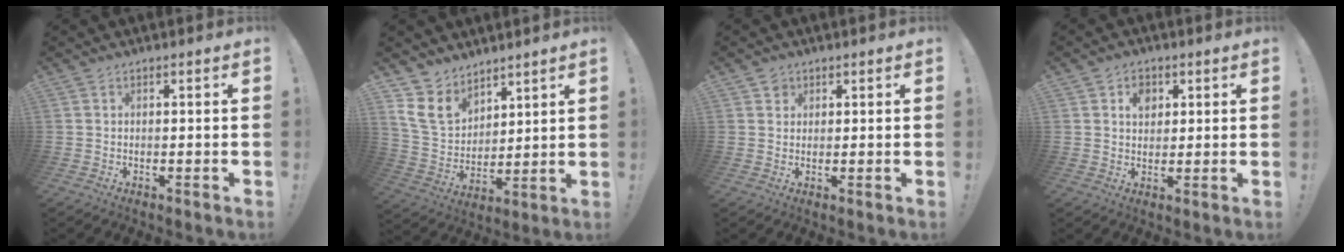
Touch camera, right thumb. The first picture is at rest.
{"total": 13.0, "force": [8.4, 8.4, 5.2], "torque": [-0.115, -0.046, 0.172]}
{"total": 2.2, "force": [1.3, 1.8, 0.2], "torque": [0.003, -0.005, 0.022]}
{"total": 4.5, "force": [1.7, 3.6, 2.2], "torque": [-0.024, -0.002, 0.026]}